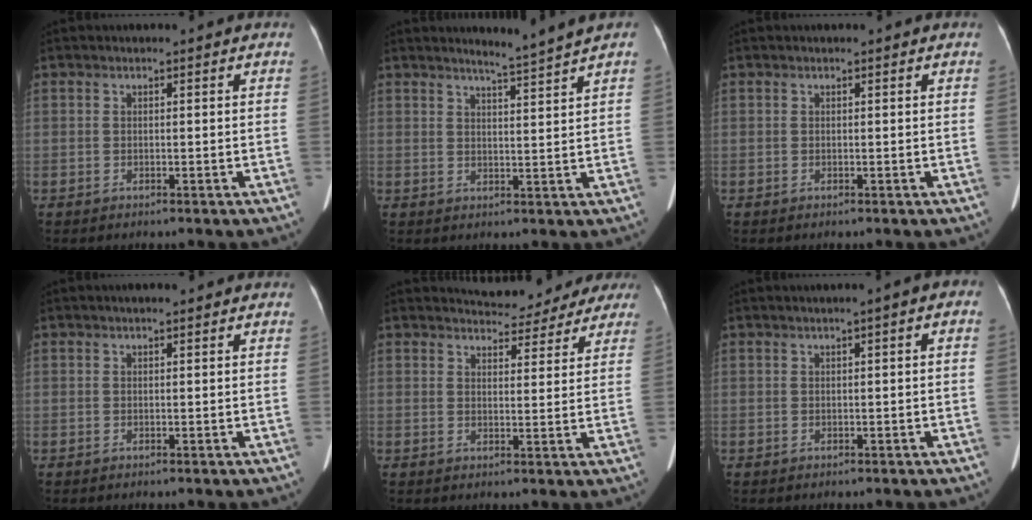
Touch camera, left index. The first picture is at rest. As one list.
[{"total": 3.6, "force": [3.1, -1.6, 0.9], "torque": [-0.023, -0.016, 0.053]}, {"total": 0.0}, {"total": 1.2, "force": [0.9, 0.3, 0.8], "torque": [-0.012, 0.013, 0.008]}, {"total": 9.6, "force": [9.0, 3.2, 1.3], "torque": [0.003, 0.010, 0.092]}, {"total": 1.8, "force": [0.3, 0.3, 1.8], "torque": [-0.020, 0.009, 0.002]}]